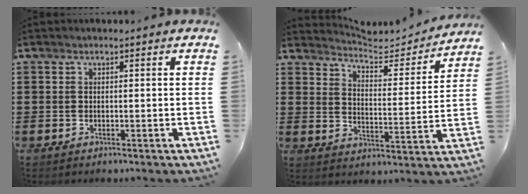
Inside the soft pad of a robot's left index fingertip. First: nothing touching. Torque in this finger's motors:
{"motor_torque": [-1.09, 1.04, -0.24, -0.05]}